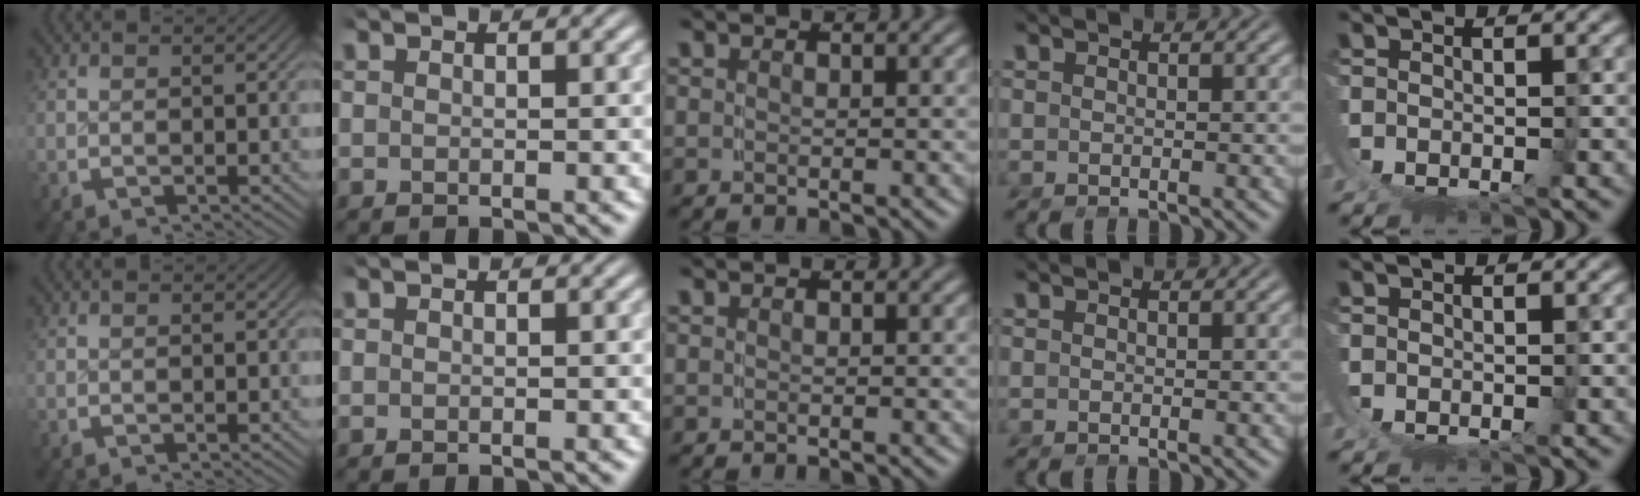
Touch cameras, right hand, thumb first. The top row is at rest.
{}